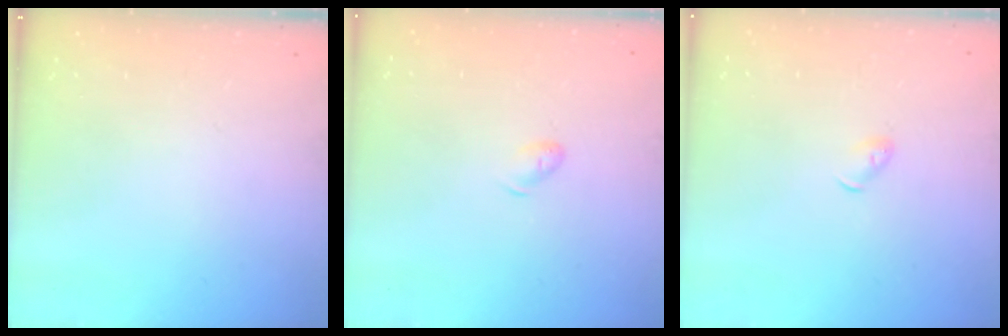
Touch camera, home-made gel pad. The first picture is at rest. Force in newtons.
{"total": 5.6, "press": 5.6, "slide": 0.8}
{"total": 3.3, "press": 3.2, "slide": 0.7}